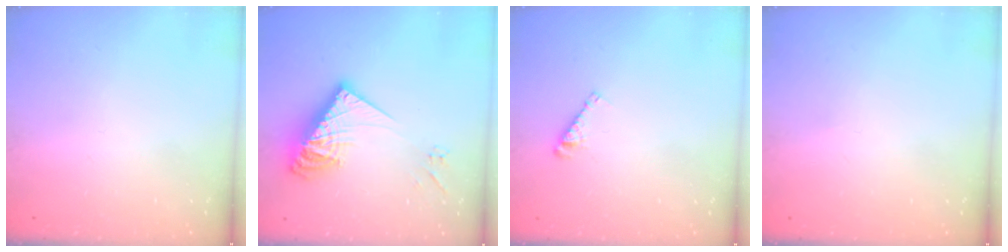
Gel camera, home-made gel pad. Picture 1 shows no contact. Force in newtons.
{"total": 15.0, "press": 15.0, "slide": 0.4}
{"total": 4.3, "press": 4.3, "slide": 0.3}
{"total": 0.0}